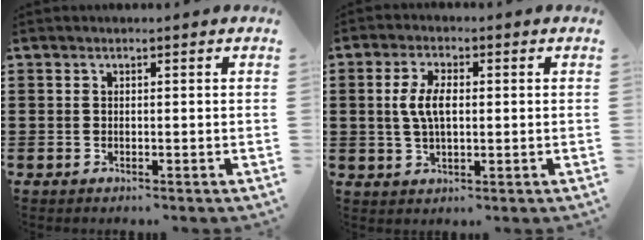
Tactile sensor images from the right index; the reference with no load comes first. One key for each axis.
{"total": 5.3, "fx": 0.4, "fy": 2.4, "fz": 4.7, "tx": -0.108, "ty": 0.004, "tz": 0.001}